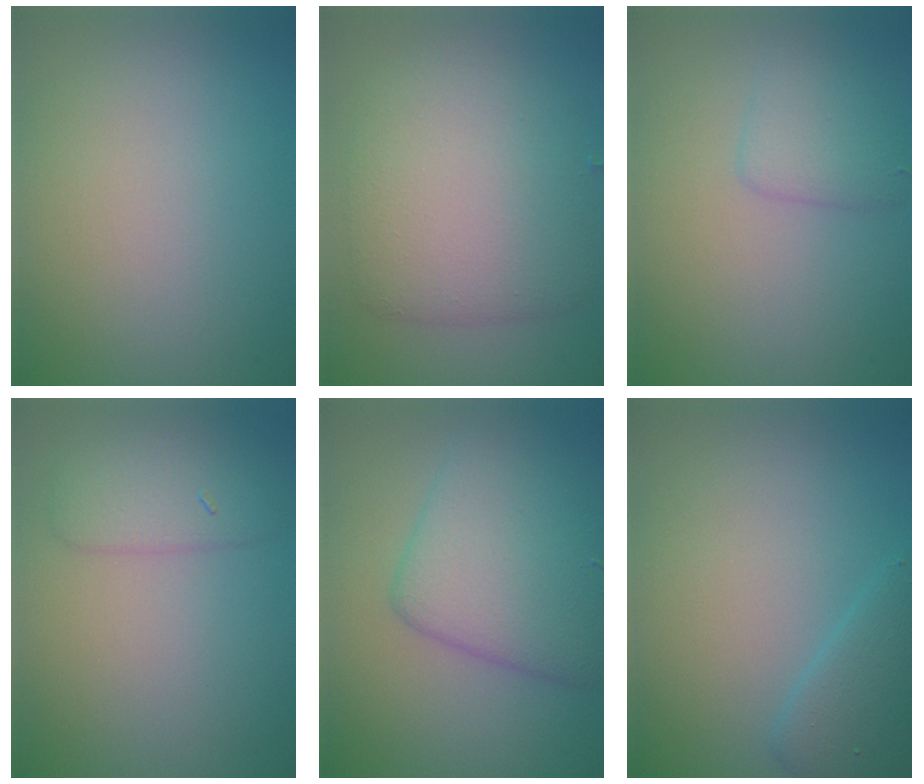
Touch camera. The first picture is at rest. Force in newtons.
{"total": 6.7, "press": 6.7, "slide": 0.2}
{"total": 2.2, "press": 2.2, "slide": 0.1}
{"total": 3.0, "press": 3.0, "slide": 0.2}
{"total": 6.5, "press": 6.5, "slide": 0.3}
{"total": 2.9, "press": 2.9, "slide": 0.2}